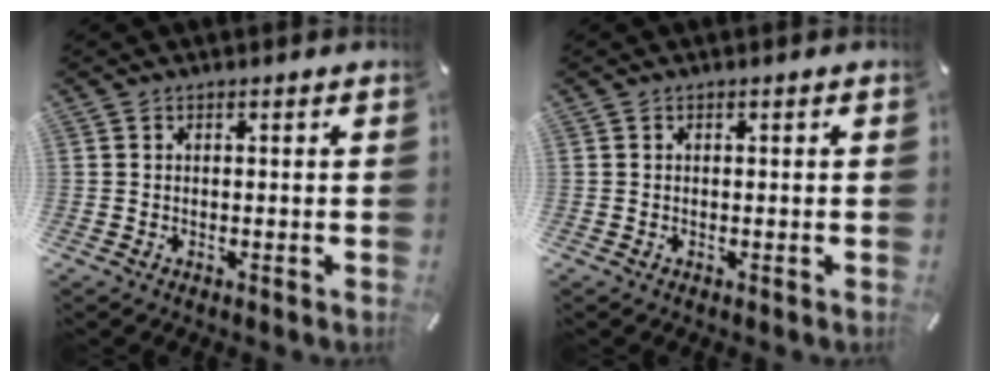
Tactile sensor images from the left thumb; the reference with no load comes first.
{"total": 0.0}